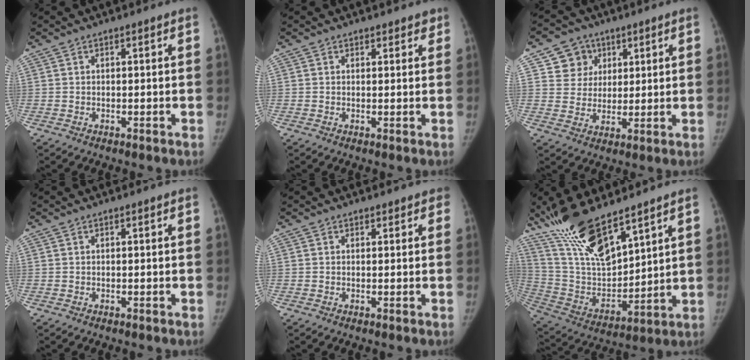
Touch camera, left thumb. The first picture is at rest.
{"total": 1.6, "force": [1.2, 0.9, 0.5], "torque": [0.011, -0.005, 0.010]}
{"total": 7.2, "force": [3.1, 6.5, 0.5], "torque": [0.032, -0.011, 0.053]}
{"total": 0.0}
{"total": 1.2, "force": [0.8, 0.8, 0.4], "torque": [0.011, -0.002, 0.004]}
{"total": 17.5, "force": [13.1, 4.9, 10.5], "torque": [-0.178, -0.062, 0.265]}